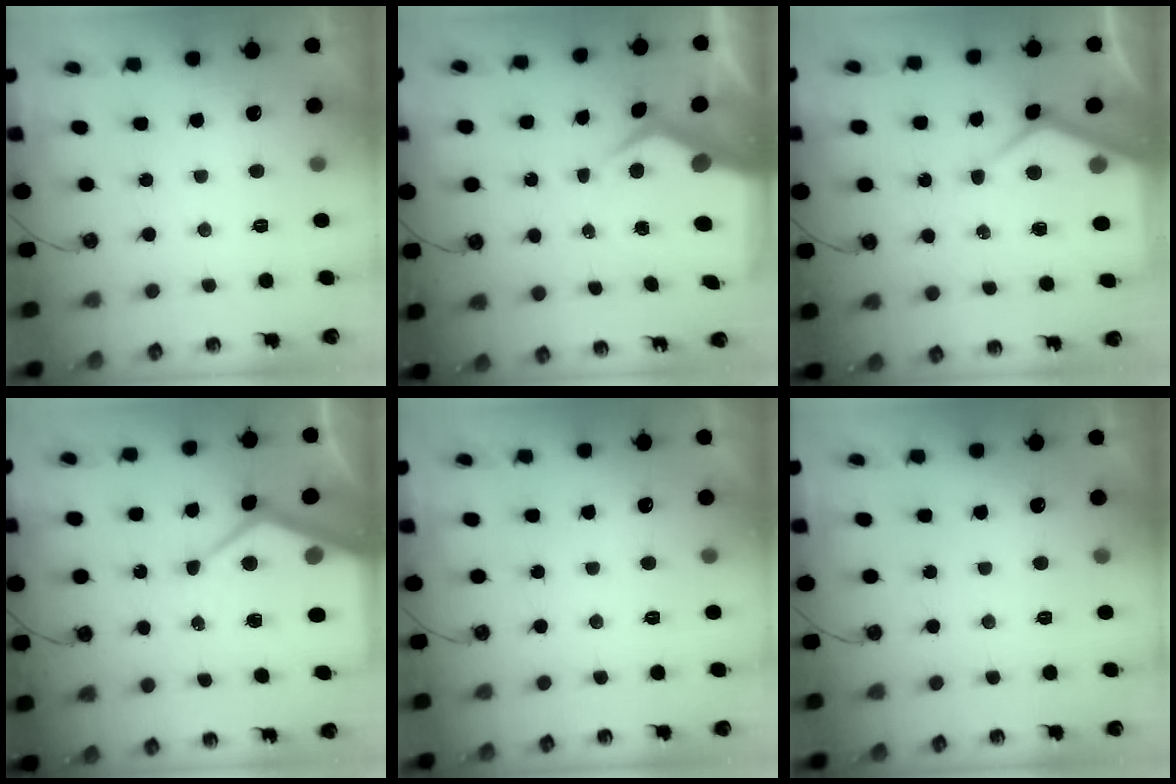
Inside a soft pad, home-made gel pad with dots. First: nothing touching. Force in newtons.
{"total": 8.4, "press": 8.3, "slide": 1.1}
{"total": 9.2, "press": 9.2, "slide": 0.9}
{"total": 13.0, "press": 12.9, "slide": 1.3}
{"total": 0.0}
{"total": 0.0}